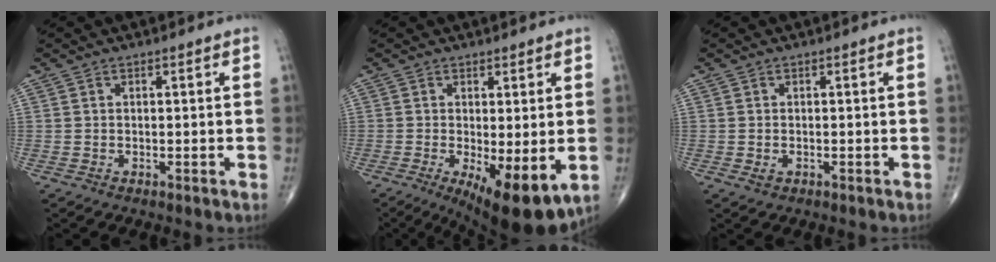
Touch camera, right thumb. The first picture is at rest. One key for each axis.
{"total": 11.3, "fx": -3.1, "fy": 3.7, "fz": 10.2, "tx": -0.148, "ty": -0.027, "tz": -0.036}
{"total": 1.2, "fx": -0.3, "fy": 0.8, "fz": 0.8, "tx": -0.014, "ty": -0.001, "tz": -0.002}